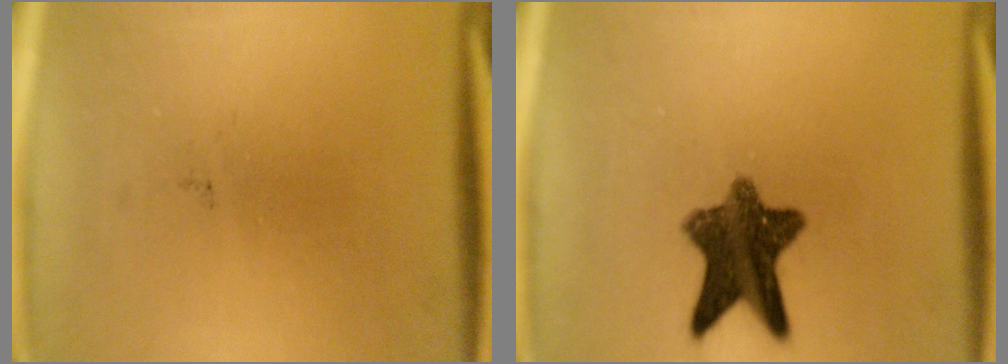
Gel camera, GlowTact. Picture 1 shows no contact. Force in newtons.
{"total": 10.0}